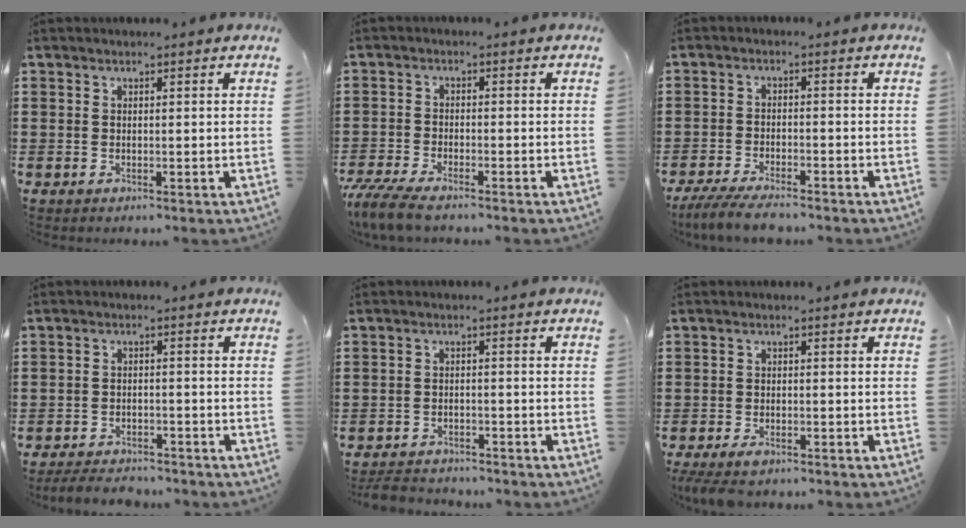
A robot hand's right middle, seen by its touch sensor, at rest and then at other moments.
{"total": 4.7, "force": [-4.2, 0.5, 2.1], "torque": [-0.064, -0.015, -0.086]}
{"total": 4.6, "force": [-4.1, 0.6, 1.9], "torque": [-0.052, -0.014, -0.082]}
{"total": 3.4, "force": [-3.4, 0.5, 0.4], "torque": [-0.010, 0.000, -0.070]}
{"total": 3.0, "force": [-2.9, 0.5, 0.1], "torque": [-0.008, -0.001, -0.061]}
{"total": 2.1, "force": [-1.7, 0.6, 1.0], "torque": [-0.027, -0.002, -0.037]}